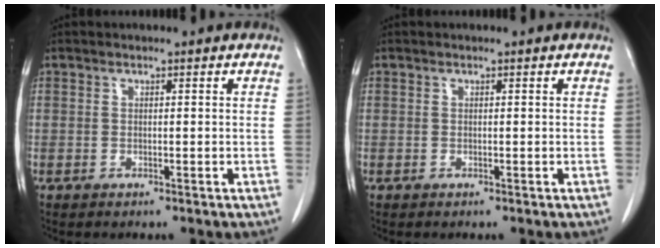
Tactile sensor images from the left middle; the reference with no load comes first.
{"total": 0.0}